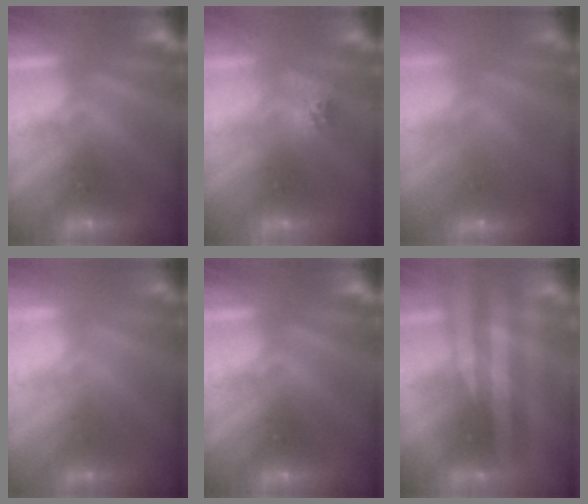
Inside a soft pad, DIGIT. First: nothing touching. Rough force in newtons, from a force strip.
{"total": 2.3}
{"total": 6.3}
{"total": 1.9}
{"total": 0.0}
{"total": 2.1}